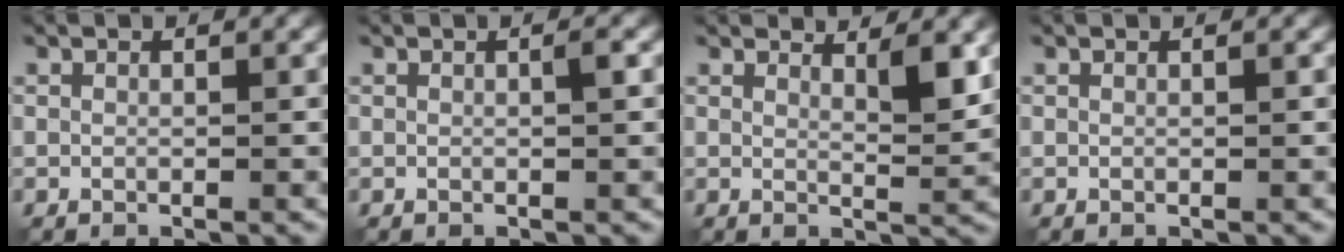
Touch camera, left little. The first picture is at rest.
{"total": 0.7, "force": [0.1, 0.0, 0.7], "torque": [-0.012, 0.002, 0.001]}
{"total": 3.2, "force": [2.2, 0.6, 2.1], "torque": [-0.026, -0.004, 0.035]}
{"total": 0.0}